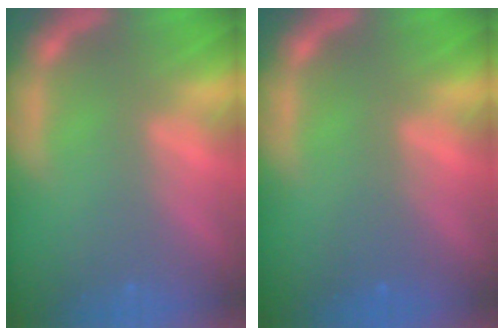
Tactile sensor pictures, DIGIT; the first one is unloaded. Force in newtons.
{"total": 1.5}